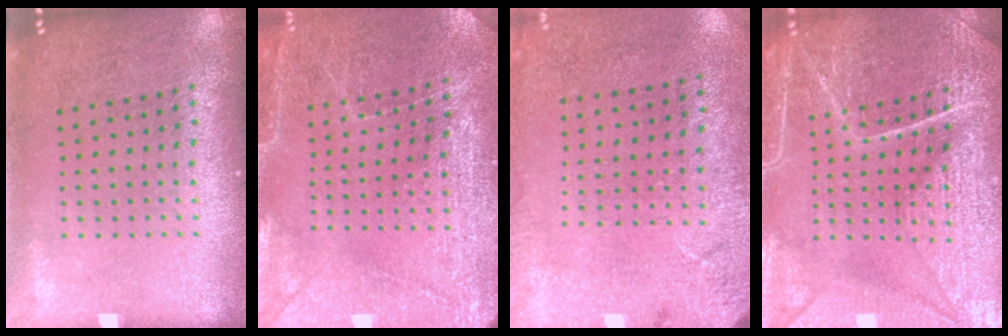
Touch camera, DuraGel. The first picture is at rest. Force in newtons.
{"total": 2.9, "press": 2.8, "slide": 0.3}
{"total": 2.6, "press": 2.1, "slide": 1.5}
{"total": 7.2, "press": 7.1, "slide": 0.9}